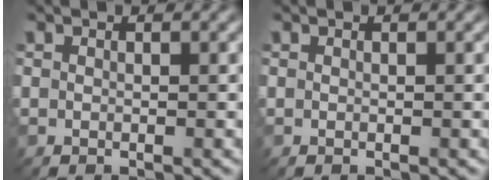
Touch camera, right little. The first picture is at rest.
{"total": 0.0}